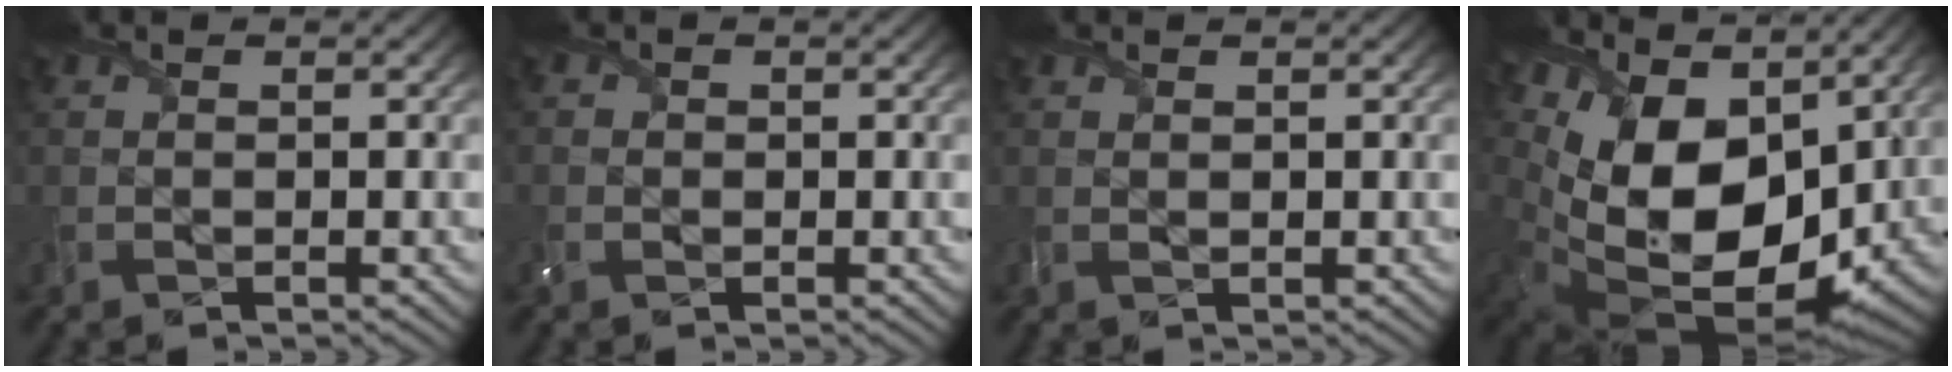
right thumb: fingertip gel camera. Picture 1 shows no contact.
{"total": 1.2, "force": [-0.2, 1.2, 0.3], "torque": [-0.004, -0.004, -0.007]}
{"total": 0.6, "force": [0.5, 0.2, 0.3], "torque": [-0.010, 0.001, 0.010]}
{"total": 17.5, "force": [4.7, 11.5, 12.3], "torque": [-0.269, -0.025, 0.114]}